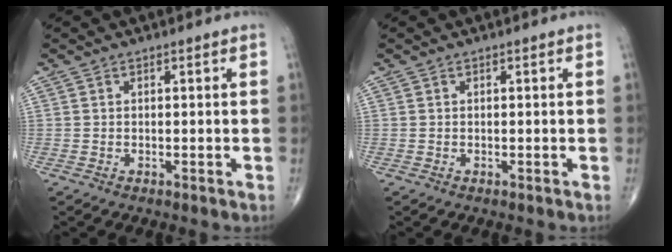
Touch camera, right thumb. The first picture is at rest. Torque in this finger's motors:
{"motor_torque": [0.04, 0.04, 0.10, 0.08, 0.02]}